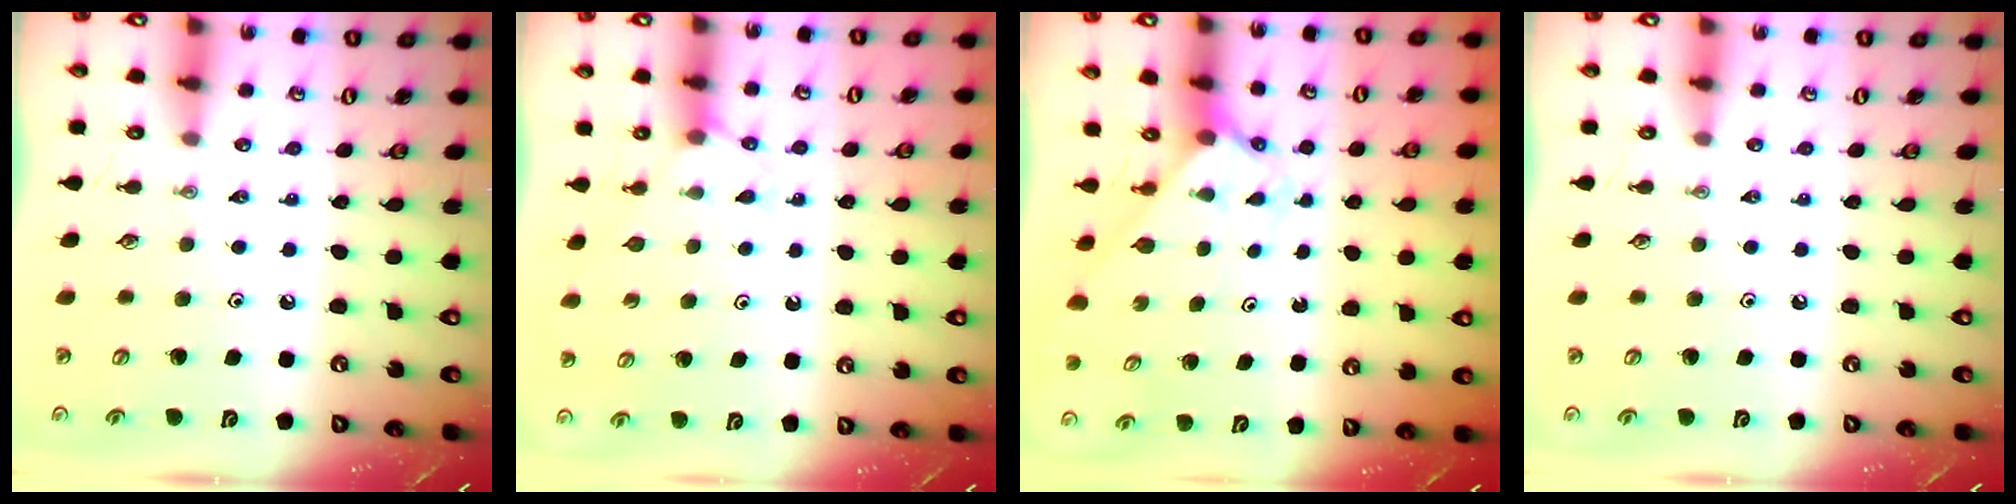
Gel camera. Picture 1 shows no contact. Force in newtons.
{"total": 6.5, "press": 6.5, "slide": 0.6}
{"total": 2.1, "press": 2.1, "slide": 0.2}
{"total": 0.0}